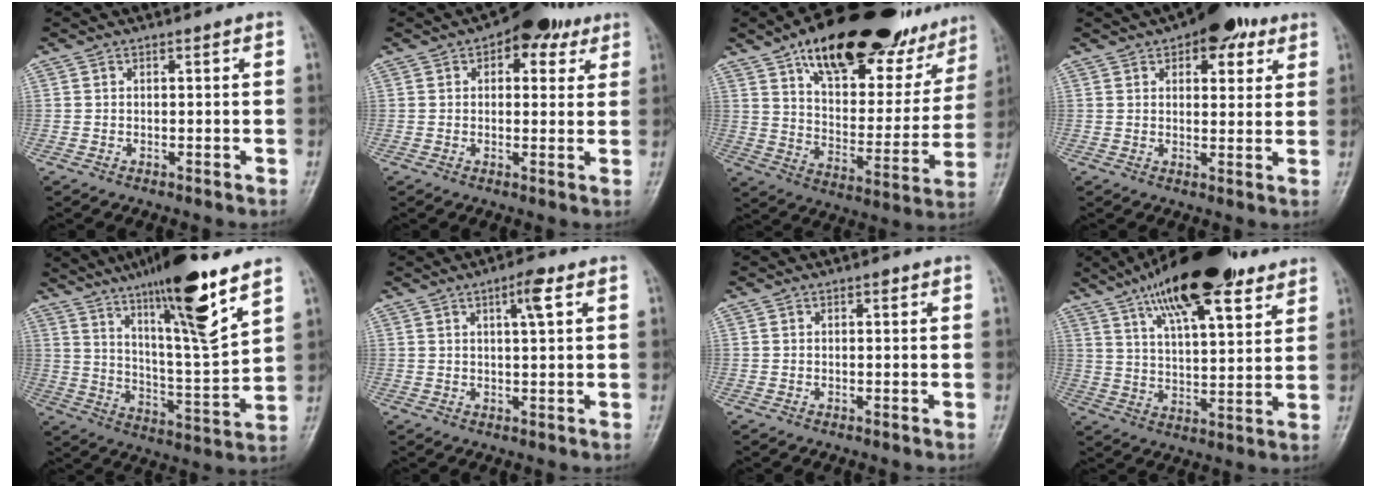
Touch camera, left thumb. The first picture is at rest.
{"total": 8.4, "force": [4.2, 5.1, 5.3], "torque": [-0.028, -0.003, 0.049]}
{"total": 29.9, "force": [19.6, 12.6, 18.9], "torque": [-0.236, -0.041, 0.295]}
{"total": 9.9, "force": [5.4, 5.0, 6.6], "torque": [-0.050, -0.014, 0.069]}
{"total": 19.3, "force": [12.4, 2.0, 14.7], "torque": [-0.227, -0.064, 0.207]}
{"total": 4.2, "force": [1.9, 0.8, 3.7], "torque": [-0.059, -0.002, 0.031]}
{"total": 0.6, "force": [0.3, 0.3, 0.4], "torque": [-0.003, 0.000, 0.002]}
{"total": 20.3, "force": [12.7, 6.7, 14.3], "torque": [-0.212, -0.035, 0.210]}